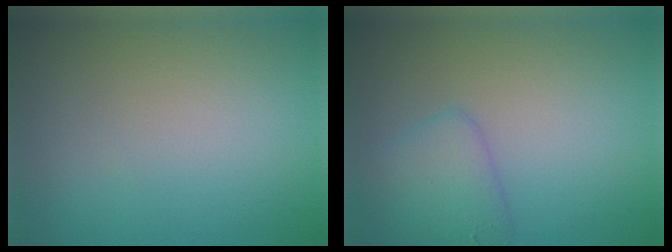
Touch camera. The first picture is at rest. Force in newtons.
{"total": 2.4, "press": 2.4, "slide": 0.1}